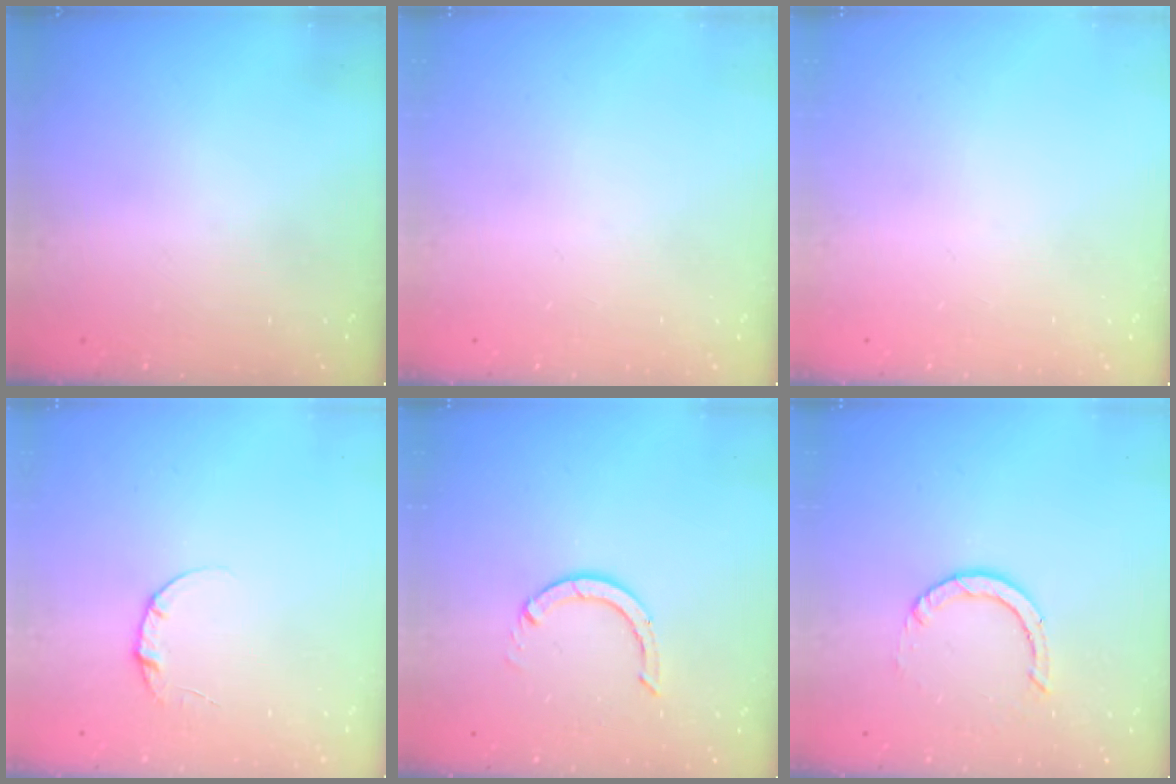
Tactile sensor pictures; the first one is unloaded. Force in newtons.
{"total": 0.0}
{"total": 0.0}
{"total": 4.0, "press": 4.0, "slide": 0.4}
{"total": 3.9, "press": 3.8, "slide": 0.3}
{"total": 3.6, "press": 3.6, "slide": 0.3}